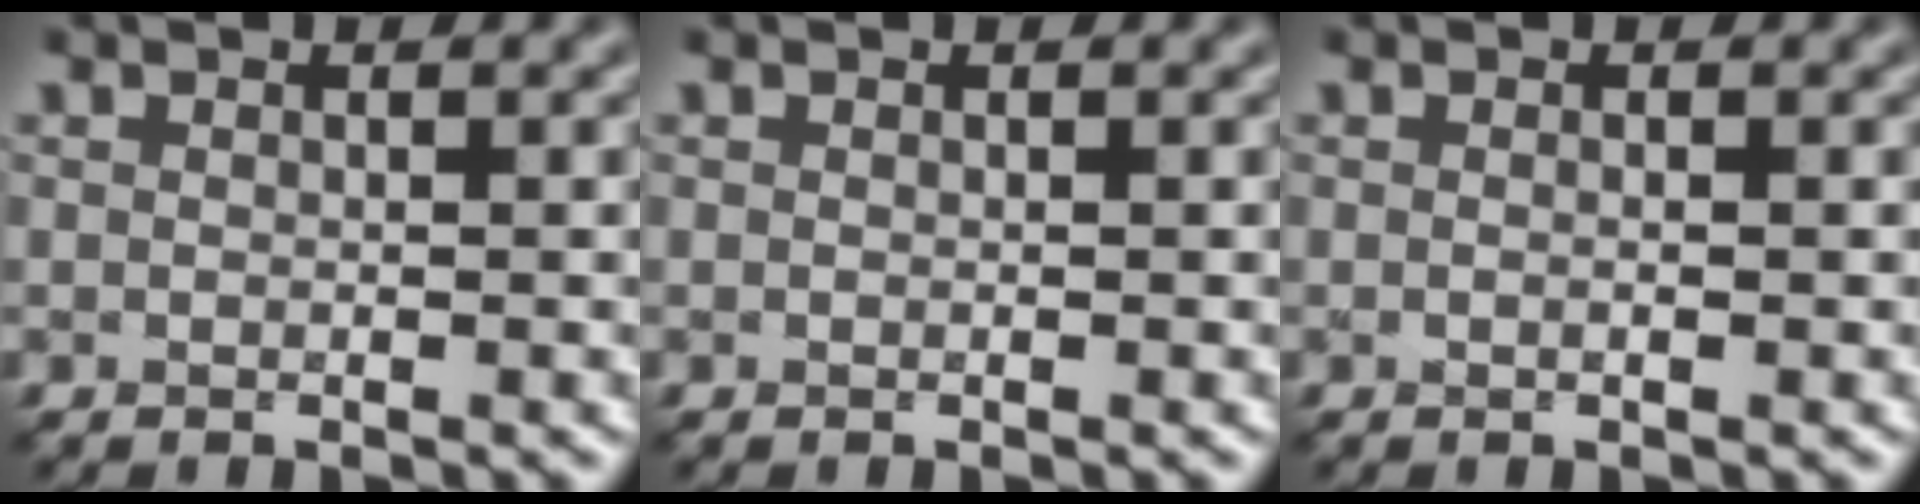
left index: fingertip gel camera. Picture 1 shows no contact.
{"total": 0.0}
{"total": 0.5, "force": [0.0, 0.2, 0.5], "torque": [-0.010, -0.003, -0.003]}